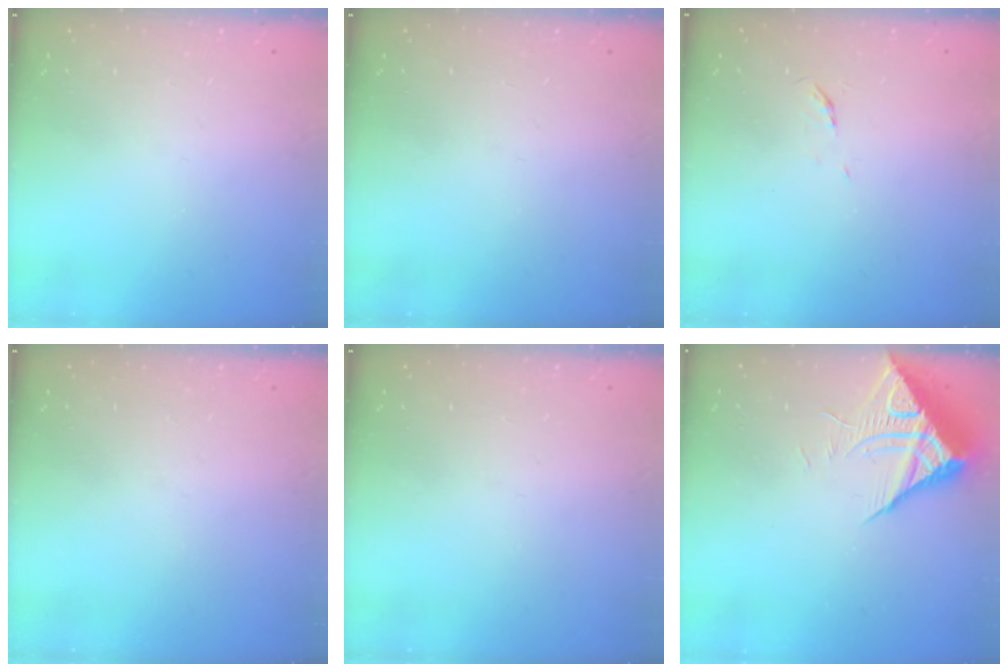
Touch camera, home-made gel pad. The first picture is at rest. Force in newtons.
{"total": 0.0}
{"total": 3.5, "press": 3.4, "slide": 0.5}
{"total": 0.0}
{"total": 0.0}
{"total": 10.0, "press": 10.0, "slide": 0.6}